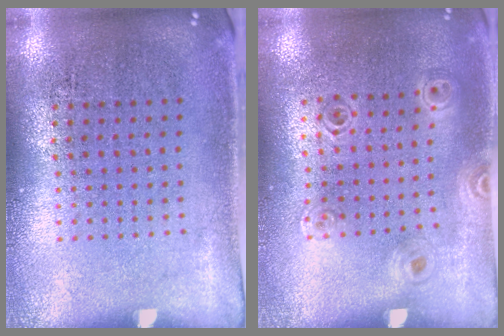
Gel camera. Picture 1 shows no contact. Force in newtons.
{"total": 1.0, "press": 1.0, "slide": 0.1}